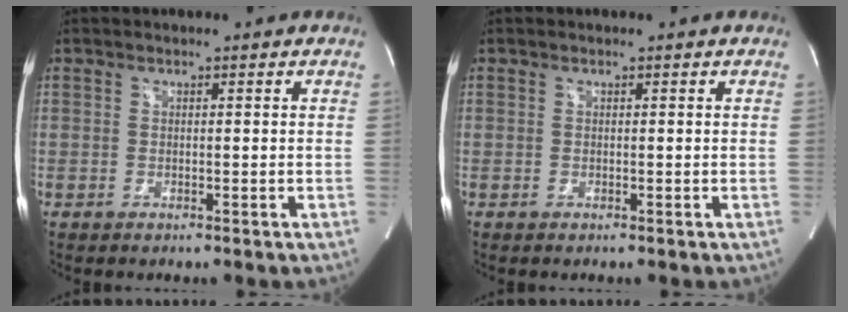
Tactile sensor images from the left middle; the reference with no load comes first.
{"total": 0.0}